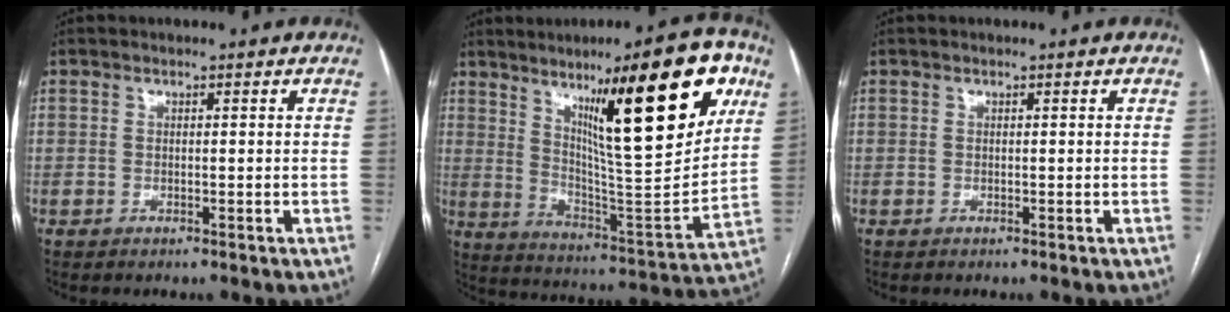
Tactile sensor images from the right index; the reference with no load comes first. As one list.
[{"total": 24.1, "force": [11.7, 3.5, 20.8], "torque": [-0.291, 0.002, 0.182]}, {"total": 0.0}]